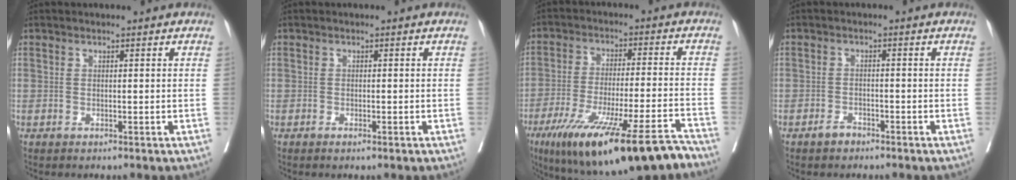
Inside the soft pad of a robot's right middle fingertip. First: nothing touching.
{"total": 1.1, "force": [-0.7, 0.3, 0.9], "torque": [-0.014, -0.001, -0.007]}
{"total": 21.7, "force": [-14.9, 2.4, 15.5], "torque": [-0.213, -0.030, -0.235]}
{"total": 1.7, "force": [-1.4, 0.8, 0.6], "torque": [-0.012, 0.002, -0.022]}